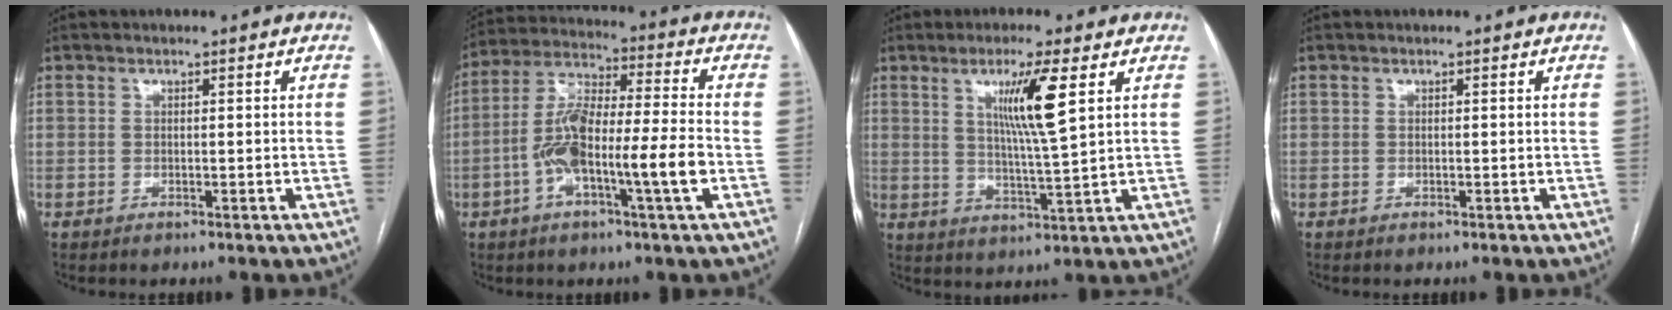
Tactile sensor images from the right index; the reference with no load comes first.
{"total": 13.3, "force": [-3.9, 1.2, 12.7], "torque": [-0.246, 0.010, -0.072]}
{"total": 8.4, "force": [3.3, -0.7, 7.7], "torque": [-0.137, -0.011, 0.060]}
{"total": 0.0}